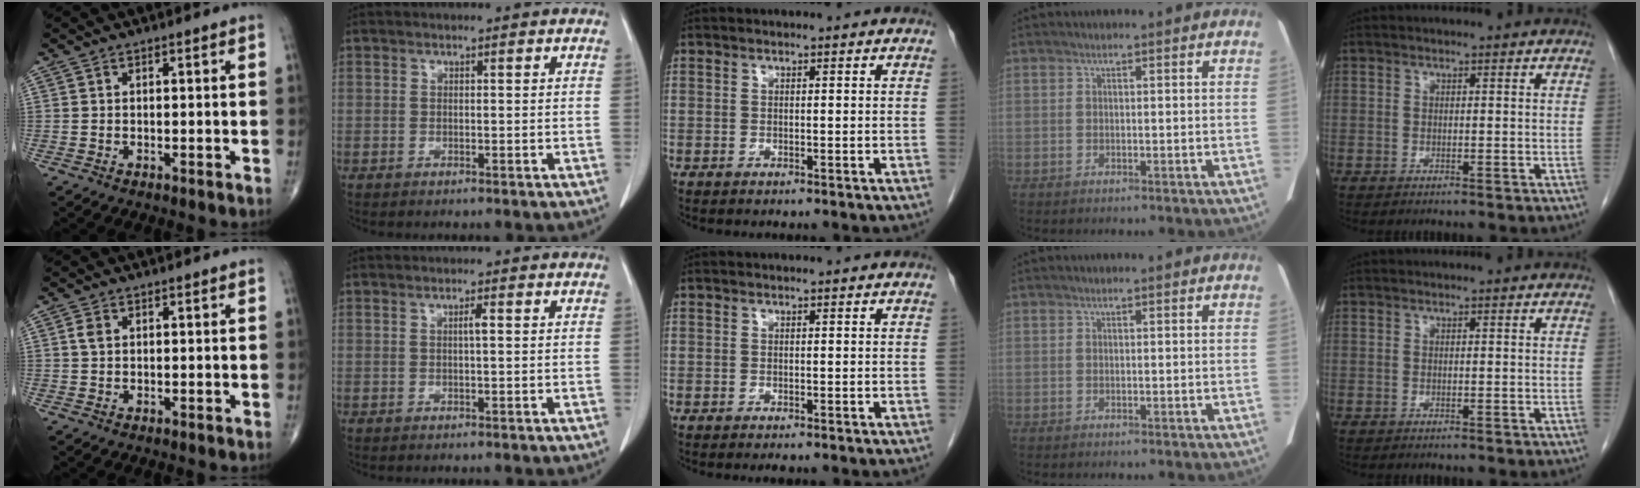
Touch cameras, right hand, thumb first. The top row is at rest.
{"thumb": {"total": 1.6, "force": [0.4, 1.1, 1.1], "torque": [-0.024, 0.004, 0.009]}, "index": {"total": 1.2, "force": [0.2, 0.0, 1.1], "torque": [-0.021, 0.002, 0.002]}, "middle": {"total": 0.6, "force": [-0.5, 0.0, 0.4], "torque": [-0.009, -0.005, -0.006]}}